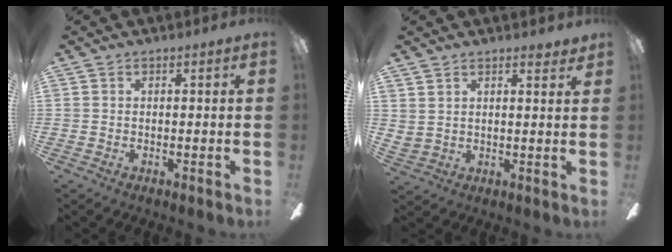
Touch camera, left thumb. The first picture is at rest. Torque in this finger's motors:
{"motor_torque": [-0.31, 1.03, 0.44, -0.41, 0.38]}